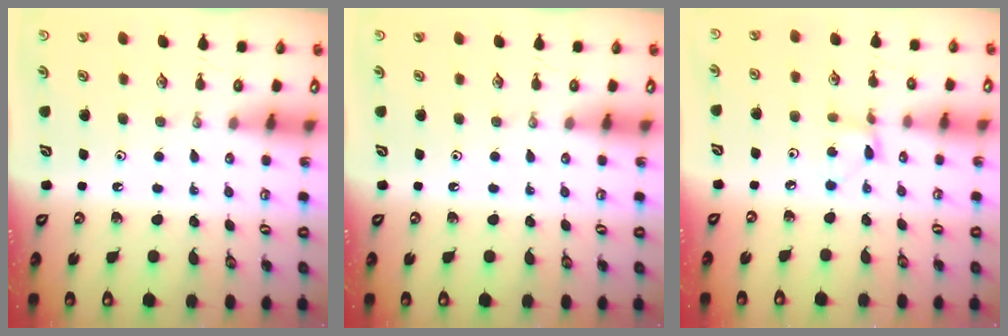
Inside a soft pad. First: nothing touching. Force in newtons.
{"total": 0.0}
{"total": 2.4, "press": 2.4, "slide": 0.3}